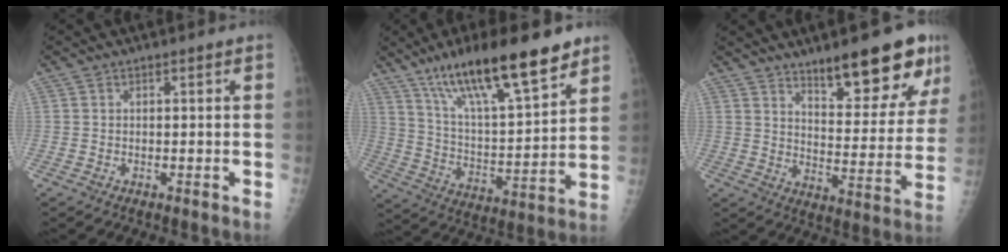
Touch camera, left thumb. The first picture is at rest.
{"total": 21.9, "force": [14.5, 5.3, 15.6], "torque": [-0.242, -0.055, 0.251]}
{"total": 17.5, "force": [11.4, 5.0, 12.3], "torque": [-0.127, -0.075, 0.168]}